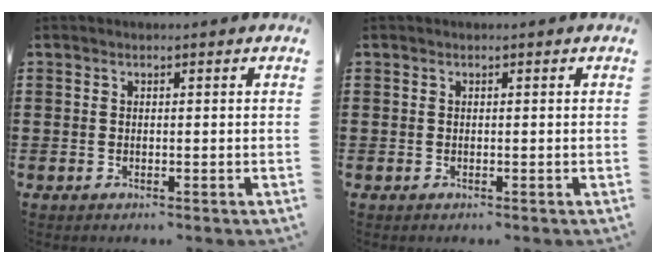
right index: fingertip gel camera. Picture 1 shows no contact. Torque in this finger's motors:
{"motor_torque": [0.00, 0.00, 0.00, 0.00]}